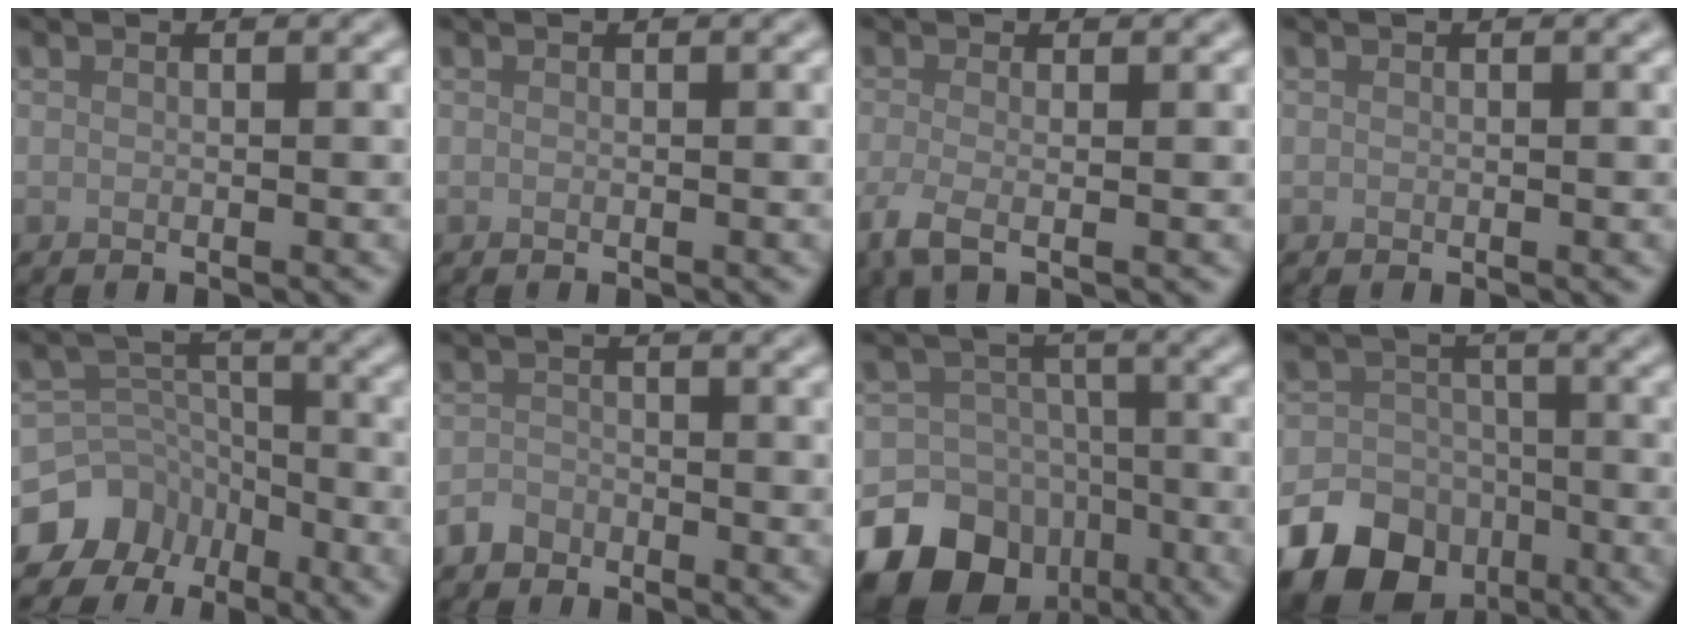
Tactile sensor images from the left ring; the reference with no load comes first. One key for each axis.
{"total": 0.0}
{"total": 2.6, "fx": -1.1, "fy": 0.8, "fz": 2.2, "tx": -0.053, "ty": -0.009, "tz": -0.027}
{"total": 0.0}
{"total": 11.1, "fx": -7.4, "fy": 8.0, "fz": 2.0, "tx": -0.035, "ty": -0.011, "tz": -0.129}
{"total": 1.6, "fx": -1.3, "fy": 0.9, "fz": 0.1, "tx": 0.005, "ty": 0.006, "tz": -0.029}
{"total": 19.8, "fx": -10.3, "fy": 16.2, "fz": 4.9, "tx": -0.111, "ty": -0.068, "tz": -0.164}
{"total": 14.4, "fx": -7.7, "fy": 11.4, "fz": 4.2, "tx": -0.070, "ty": -0.065, "tz": -0.145}